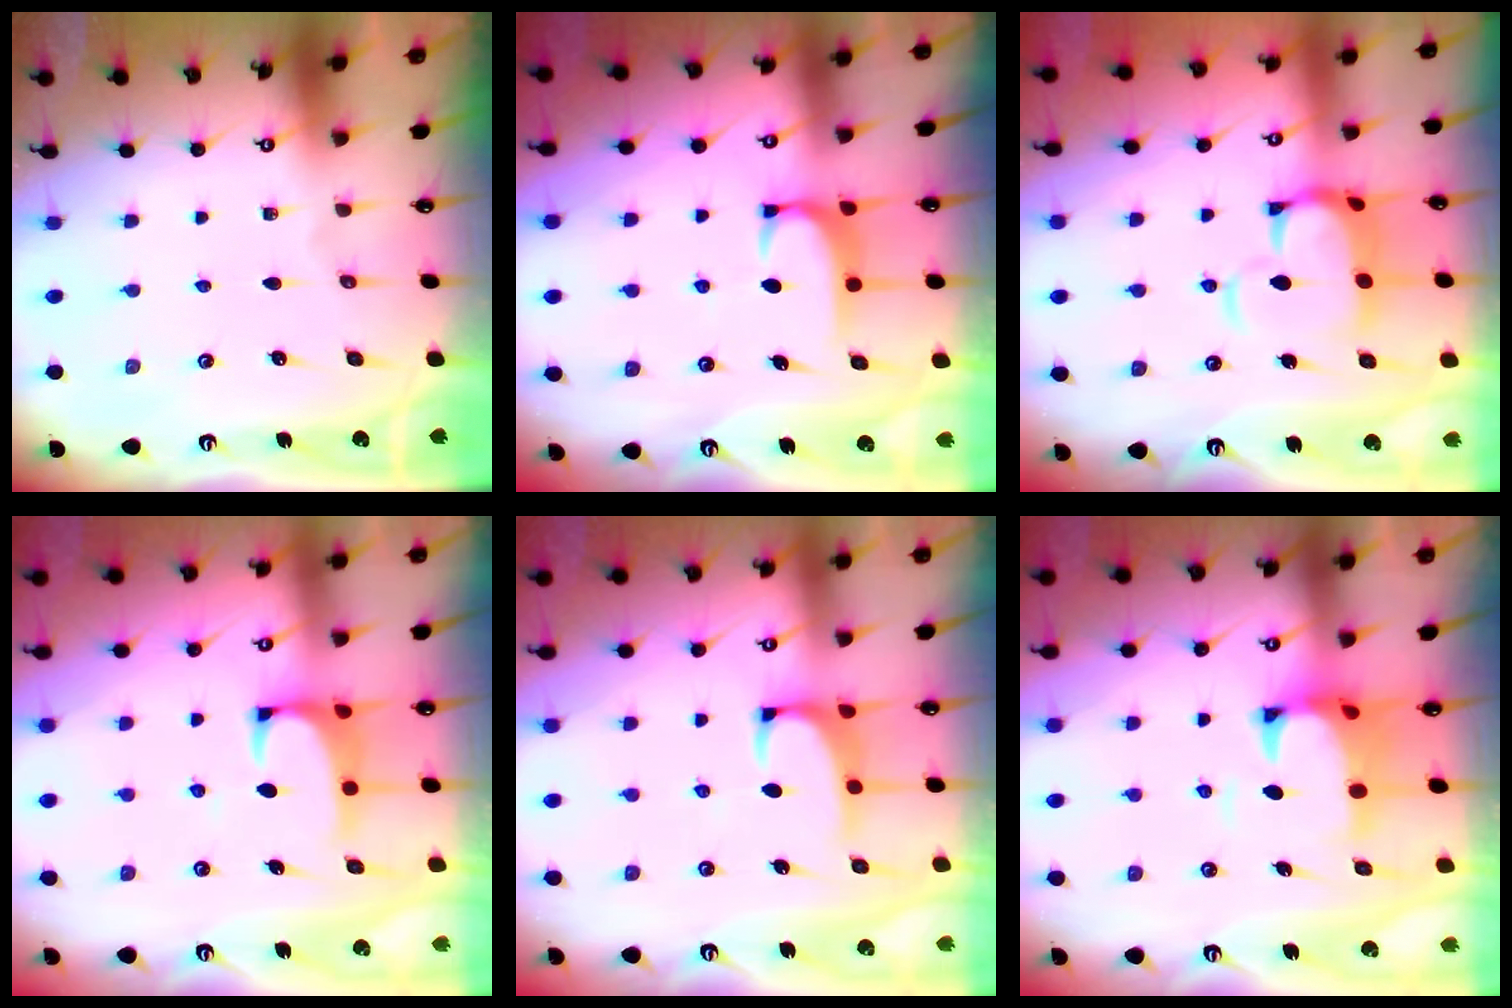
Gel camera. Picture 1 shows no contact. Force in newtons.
{"total": 1.9, "press": 1.9, "slide": 0.5}
{"total": 6.5, "press": 6.4, "slide": 1.2}
{"total": 1.4, "press": 1.3, "slide": 0.6}
{"total": 2.0, "press": 1.7, "slide": 1.0}
{"total": 2.6, "press": 2.3, "slide": 1.1}